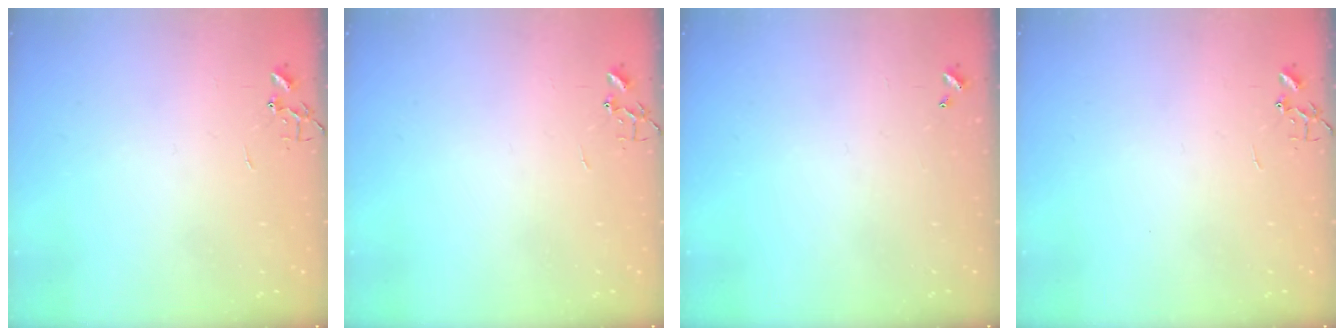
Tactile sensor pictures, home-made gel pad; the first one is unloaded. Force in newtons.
{"total": 0.0}
{"total": 0.0}
{"total": 0.0}